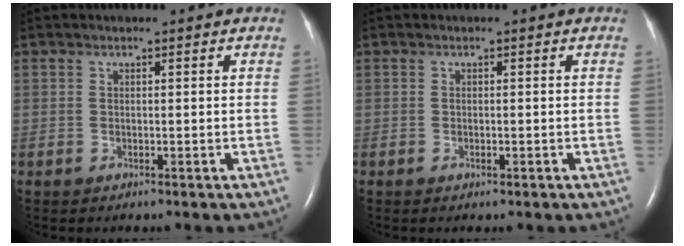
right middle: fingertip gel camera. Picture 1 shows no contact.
{"total": 0.6, "force": [-0.4, 0.2, 0.5], "torque": [-0.011, -0.002, -0.003]}